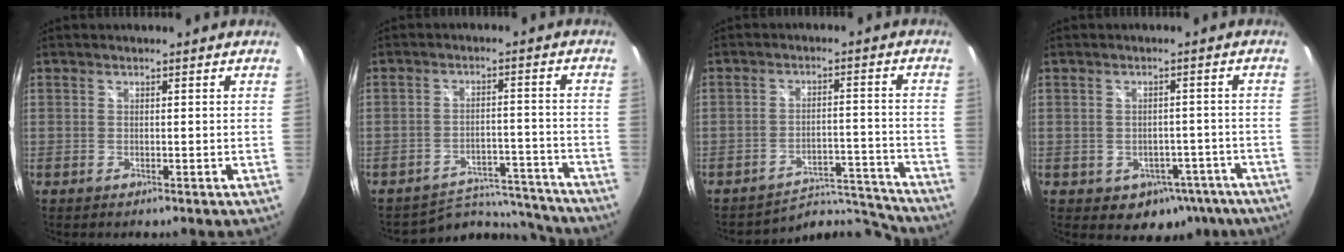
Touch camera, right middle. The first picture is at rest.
{"total": 12.6, "force": [-12.2, 2.8, 1.2], "torque": [-0.027, 0.024, -0.165]}
{"total": 9.5, "force": [-9.4, 0.9, -0.7], "torque": [0.005, 0.030, -0.135]}
{"total": 8.5, "force": [-4.7, 6.4, 3.1], "torque": [-0.062, 0.019, -0.032]}